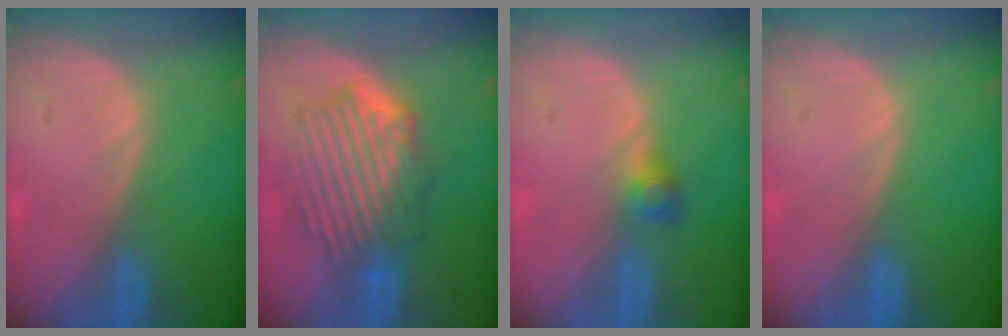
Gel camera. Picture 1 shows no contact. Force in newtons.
{"total": 9.0, "press": 8.2, "slide": 3.6}
{"total": 2.5, "press": 2.4, "slide": 0.7}
{"total": 0.0}